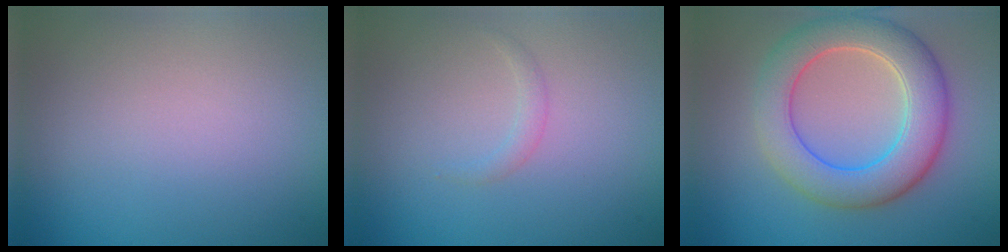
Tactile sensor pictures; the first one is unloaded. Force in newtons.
{"total": 0.9, "press": 0.9, "slide": 0.0}
{"total": 7.1, "press": 7.1, "slide": 0.1}